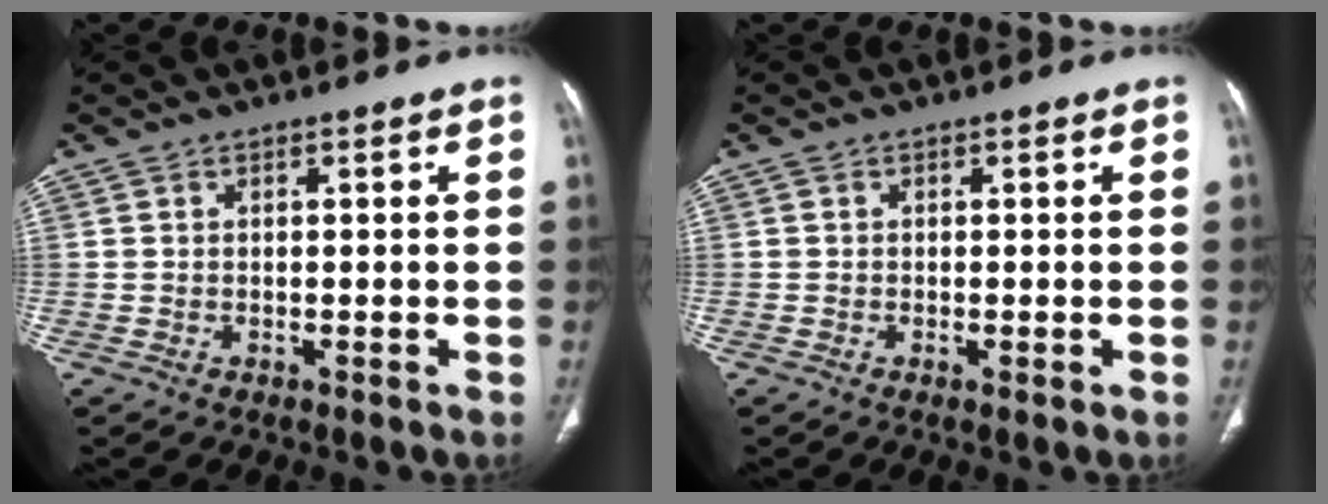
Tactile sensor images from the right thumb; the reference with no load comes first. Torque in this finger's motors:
{"motor_torque": [-0.17, -0.56, 0.19, 0.27, -0.03]}